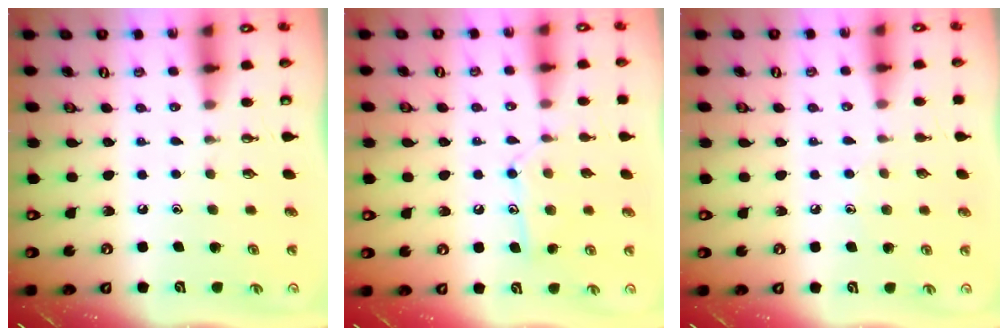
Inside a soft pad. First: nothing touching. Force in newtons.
{"total": 11.7, "press": 11.7, "slide": 0.6}
{"total": 4.9, "press": 4.9, "slide": 0.6}